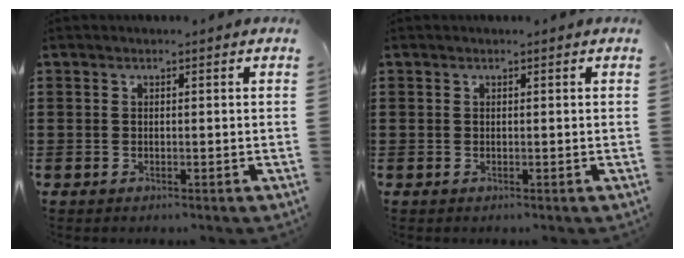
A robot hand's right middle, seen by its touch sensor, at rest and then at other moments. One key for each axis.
{"total": 0.0}